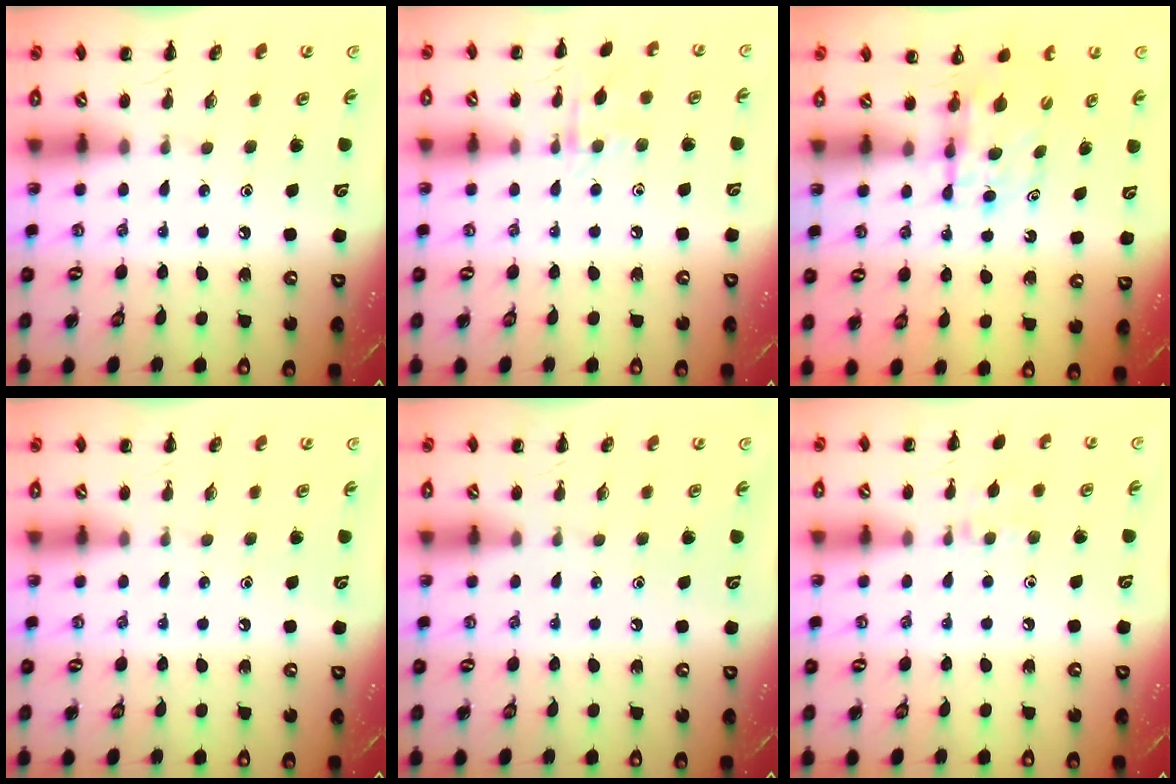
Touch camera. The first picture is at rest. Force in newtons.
{"total": 7.4, "press": 7.3, "slide": 1.4}
{"total": 5.4, "press": 5.4, "slide": 0.0}
{"total": 0.0}
{"total": 0.0}
{"total": 5.7, "press": 5.5, "slide": 1.4}